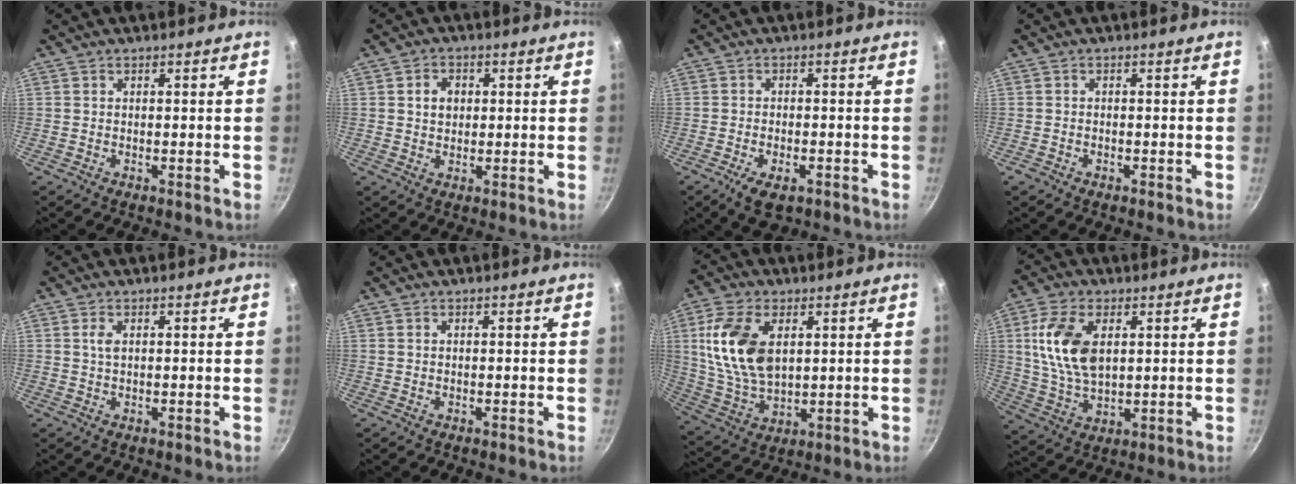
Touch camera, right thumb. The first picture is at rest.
{"total": 4.1, "force": [0.8, 3.3, 2.3], "torque": [-0.019, 0.005, 0.012]}
{"total": 5.7, "force": [-2.8, 2.9, 4.0], "torque": [-0.065, 0.008, -0.042]}
{"total": 0.9, "force": [-0.5, 0.6, 0.4], "torque": [-0.011, 0.005, -0.008]}
{"total": 1.7, "force": [0.5, 0.9, 1.3], "torque": [-0.025, 0.000, 0.009]}
{"total": 0.0}
{"total": 15.3, "force": [3.7, 9.1, 11.8], "torque": [-0.214, -0.013, 0.080]}
{"total": 12.8, "force": [3.1, 7.3, 10.0], "torque": [-0.187, -0.012, 0.062]}